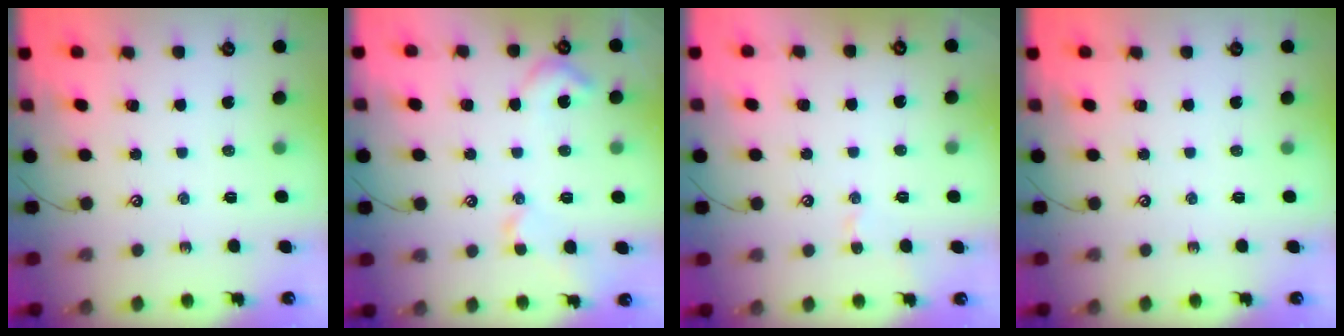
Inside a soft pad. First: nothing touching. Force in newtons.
{"total": 4.4, "press": 4.4, "slide": 0.8}
{"total": 1.6, "press": 1.5, "slide": 0.6}
{"total": 0.0}